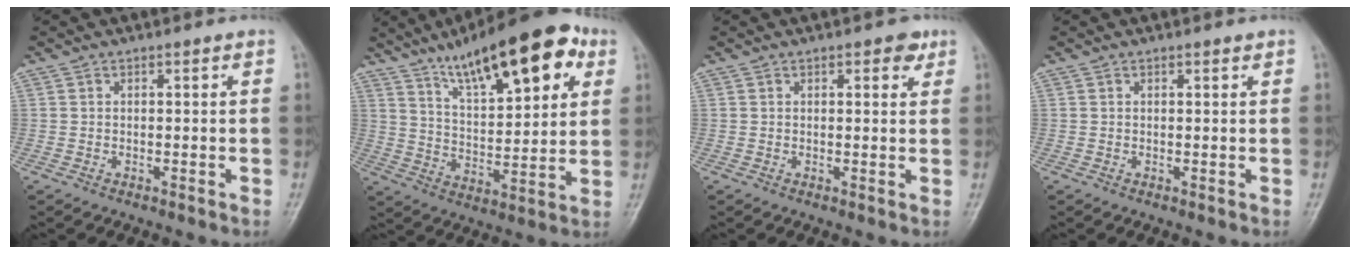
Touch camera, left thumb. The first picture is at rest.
{"total": 20.4, "force": [11.1, 7.1, 15.5], "torque": [-0.200, -0.027, 0.181]}
{"total": 2.9, "force": [1.6, 1.3, 1.9], "torque": [-0.013, -0.004, 0.017]}
{"total": 0.7, "force": [0.5, 0.2, 0.5], "torque": [-0.007, -0.002, 0.006]}